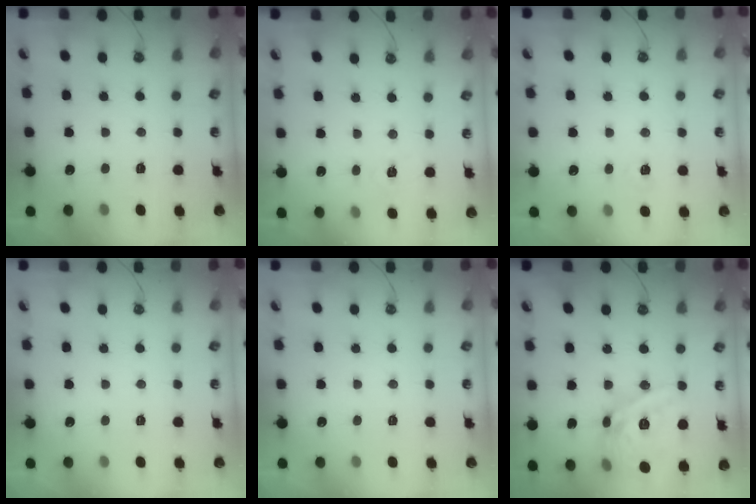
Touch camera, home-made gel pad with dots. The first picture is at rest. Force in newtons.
{"total": 5.1, "press": 5.0, "slide": 0.5}
{"total": 4.6, "press": 4.5, "slide": 0.6}
{"total": 0.0}
{"total": 0.0}
{"total": 20.0, "press": 19.9, "slide": 1.9}